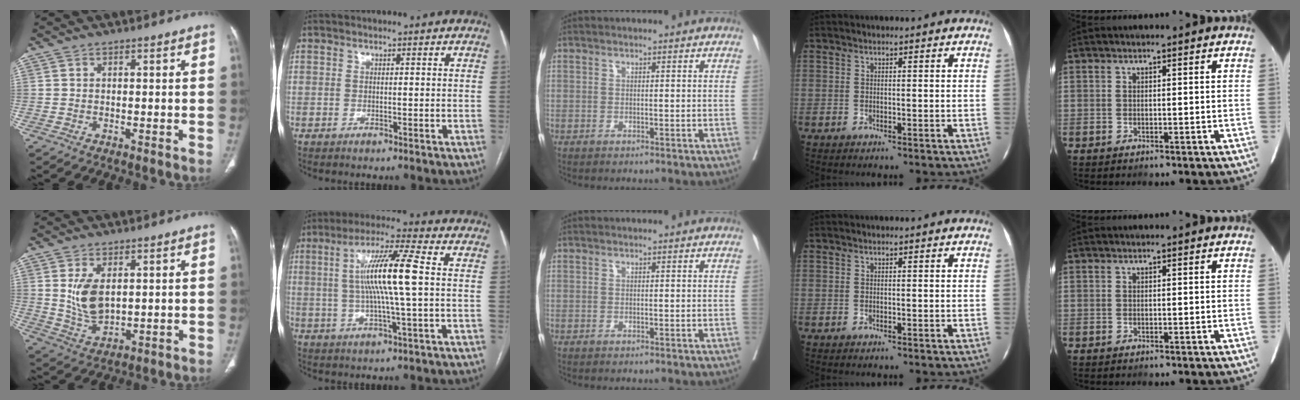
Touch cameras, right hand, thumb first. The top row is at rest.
{"thumb": {"total": 7.7, "force": [1.8, 4.4, 6.1], "torque": [-0.109, -0.017, 0.048]}, "index": {"total": 11.8, "force": [1.0, -0.1, 11.8], "torque": [-0.221, 0.008, 0.015]}}